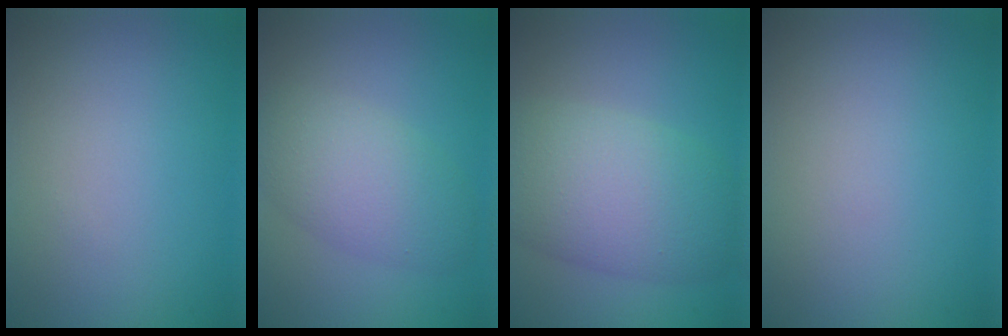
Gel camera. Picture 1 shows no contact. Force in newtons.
{"total": 5.2, "press": 5.2, "slide": 0.1}
{"total": 8.6, "press": 8.6, "slide": 0.6}
{"total": 0.0}